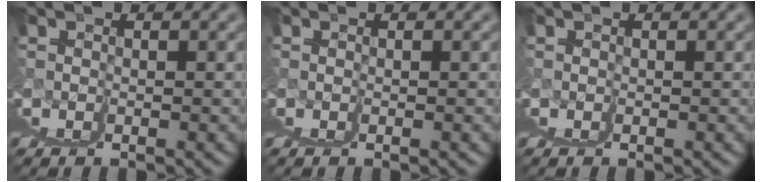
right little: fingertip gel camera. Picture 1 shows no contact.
{"total": 0.0}
{"total": 0.0}